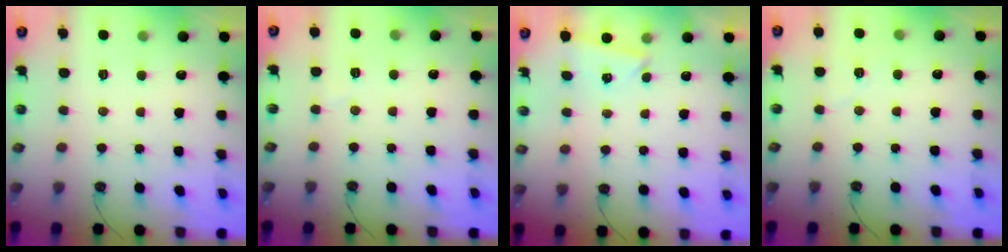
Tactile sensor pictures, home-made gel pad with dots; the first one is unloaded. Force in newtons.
{"total": 2.8, "press": 2.7, "slide": 0.8}
{"total": 2.0, "press": 1.9, "slide": 0.7}
{"total": 5.2, "press": 4.6, "slide": 2.4}